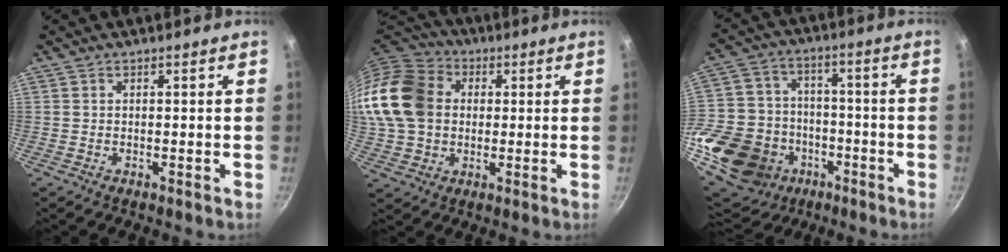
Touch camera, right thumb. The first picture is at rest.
{"total": 18.6, "force": [2.0, 14.8, 11.1], "torque": [-0.213, 0.028, 0.027]}
{"total": 23.8, "force": [-9.4, 19.1, 10.6], "torque": [-0.209, 0.049, -0.144]}